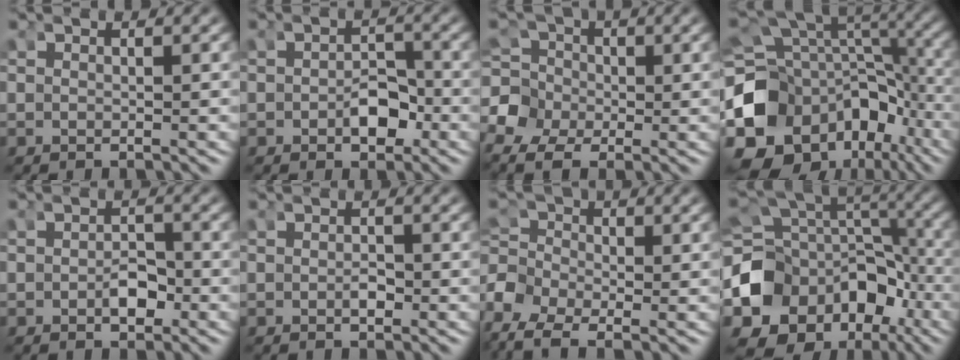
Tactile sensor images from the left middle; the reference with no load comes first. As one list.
[{"total": 2.7, "force": [-1.1, 1.7, 1.8], "torque": [-0.022, -0.005, -0.013]}, {"total": 6.9, "force": [-1.3, 6.1, 2.9], "torque": [-0.065, -0.021, -0.026]}, {"total": 17.0, "force": [-5.3, 12.9, 9.7], "torque": [-0.180, -0.052, -0.066]}, {"total": 2.0, "force": [-0.8, 1.2, 1.4], "torque": [-0.022, -0.006, -0.008]}, {"total": 0.9, "force": [-0.4, 0.5, 0.6], "torque": [-0.014, -0.004, -0.003]}, {"total": 5.4, "force": [-1.9, 4.3, 2.7], "torque": [-0.075, -0.028, -0.027]}, {"total": 16.6, "force": [-6.4, 13.1, 8.0], "torque": [-0.166, -0.074, -0.076]}]